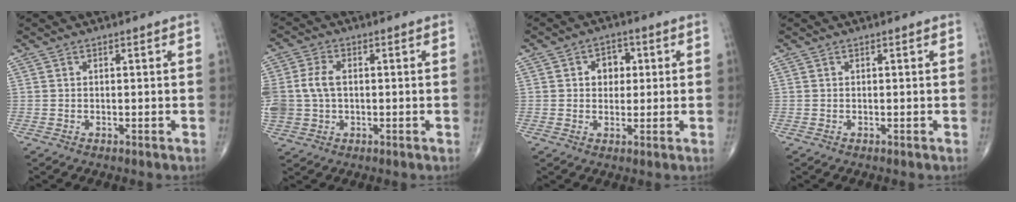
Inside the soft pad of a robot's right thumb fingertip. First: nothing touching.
{"total": 8.5, "force": [0.3, 6.0, 6.0], "torque": [-0.137, 0.014, 0.009]}
{"total": 4.9, "force": [0.9, 3.9, 2.9], "torque": [-0.008, 0.003, 0.009]}
{"total": 0.0}